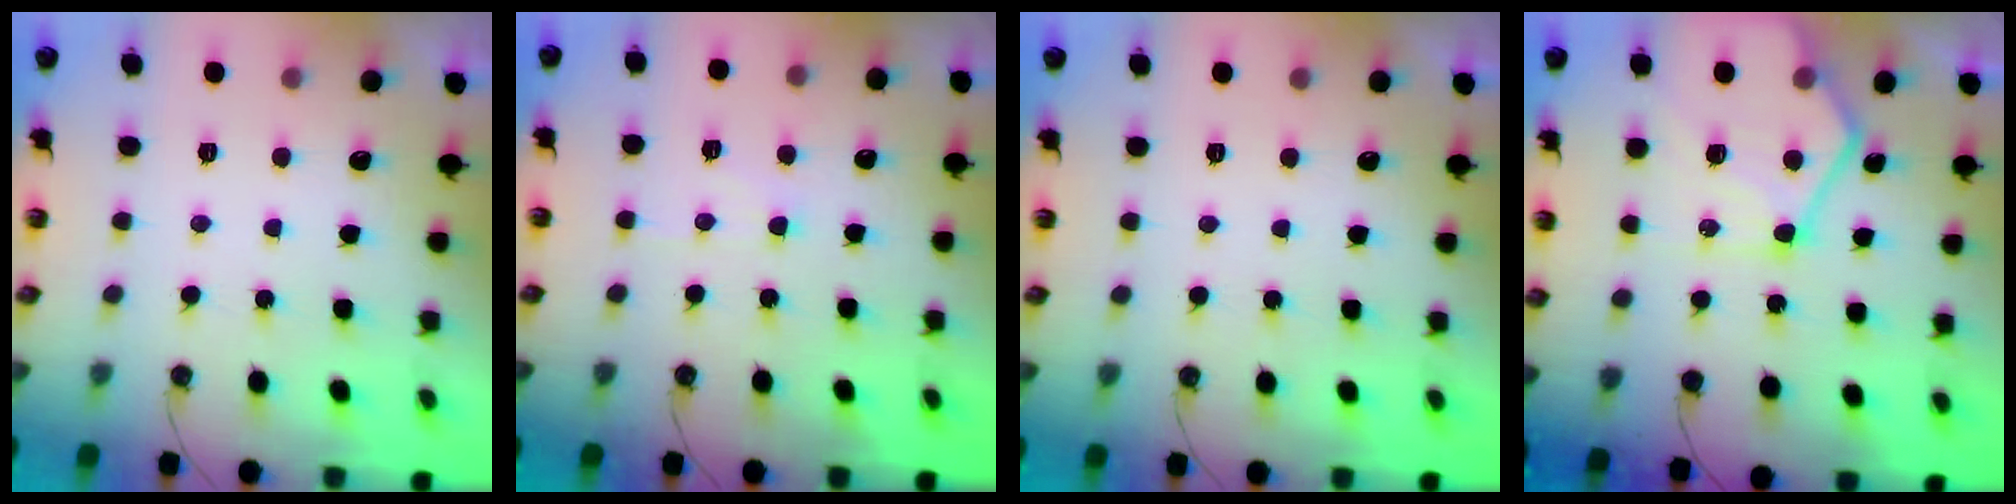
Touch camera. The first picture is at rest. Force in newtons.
{"total": 5.4, "press": 5.3, "slide": 0.7}
{"total": 0.0}
{"total": 17.0, "press": 16.9, "slide": 1.7}